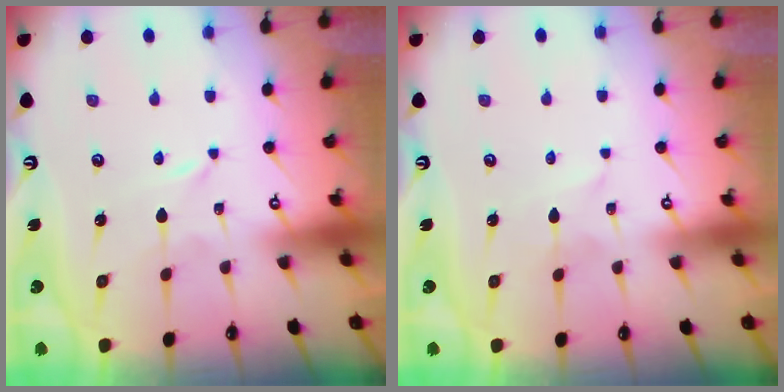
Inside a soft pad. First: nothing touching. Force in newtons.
{"total": 1.9, "press": 1.9, "slide": 0.2}